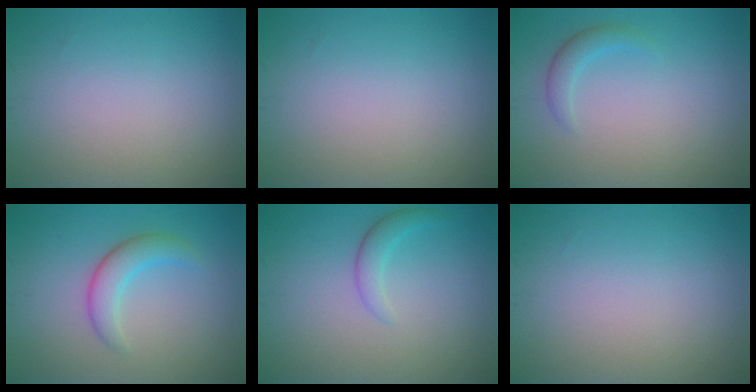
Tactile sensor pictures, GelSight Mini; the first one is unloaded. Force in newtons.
{"total": 0.0}
{"total": 1.6, "press": 1.6, "slide": 0.1}
{"total": 2.9, "press": 2.9, "slide": 0.2}
{"total": 1.7, "press": 1.7, "slide": 0.1}
{"total": 0.0}